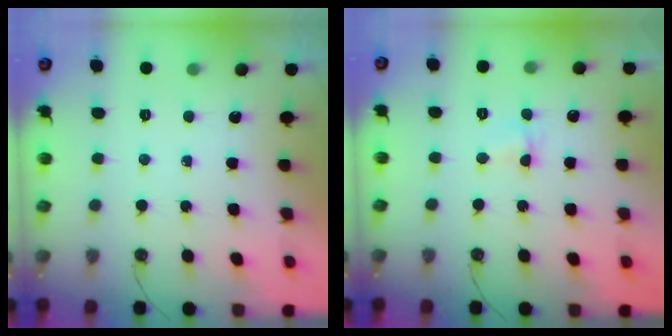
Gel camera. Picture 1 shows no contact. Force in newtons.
{"total": 2.6, "press": 2.5, "slide": 0.5}